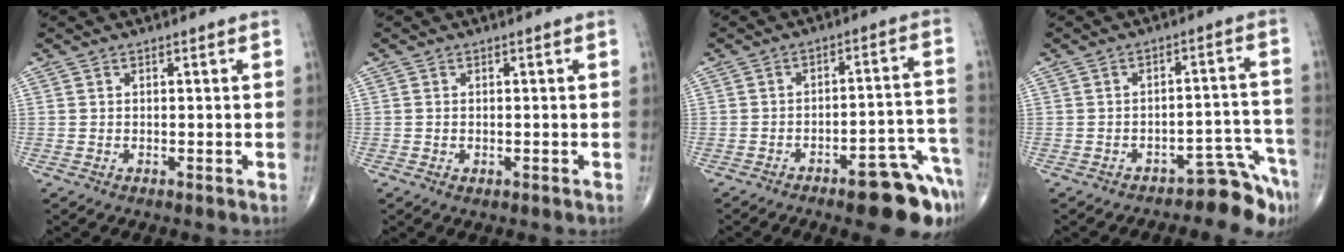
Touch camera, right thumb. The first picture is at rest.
{"total": 0.5, "force": [-0.1, 0.3, 0.4], "torque": [-0.008, 0.000, 0.000]}
{"total": 12.8, "force": [-8.0, 3.5, 9.4], "torque": [-0.080, 0.068, -0.103]}
{"total": 6.7, "force": [-5.9, 2.2, 2.1], "torque": [0.008, 0.096, -0.082]}